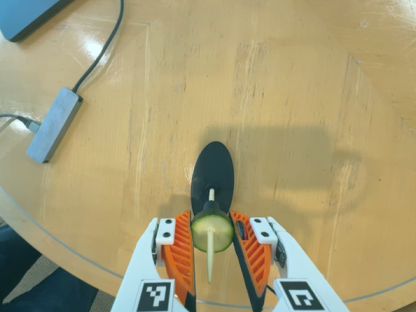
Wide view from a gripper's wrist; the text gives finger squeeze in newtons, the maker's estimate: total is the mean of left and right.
{"total": 9.3, "left": 9.2, "right": 9.5}